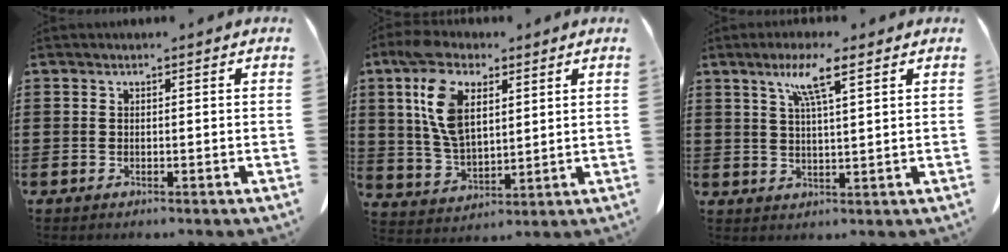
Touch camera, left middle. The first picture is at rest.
{"total": 10.8, "force": [5.1, 5.9, 7.4], "torque": [-0.175, 0.013, 0.093]}
{"total": 6.1, "force": [3.7, 0.4, 4.8], "torque": [-0.105, 0.007, 0.060]}